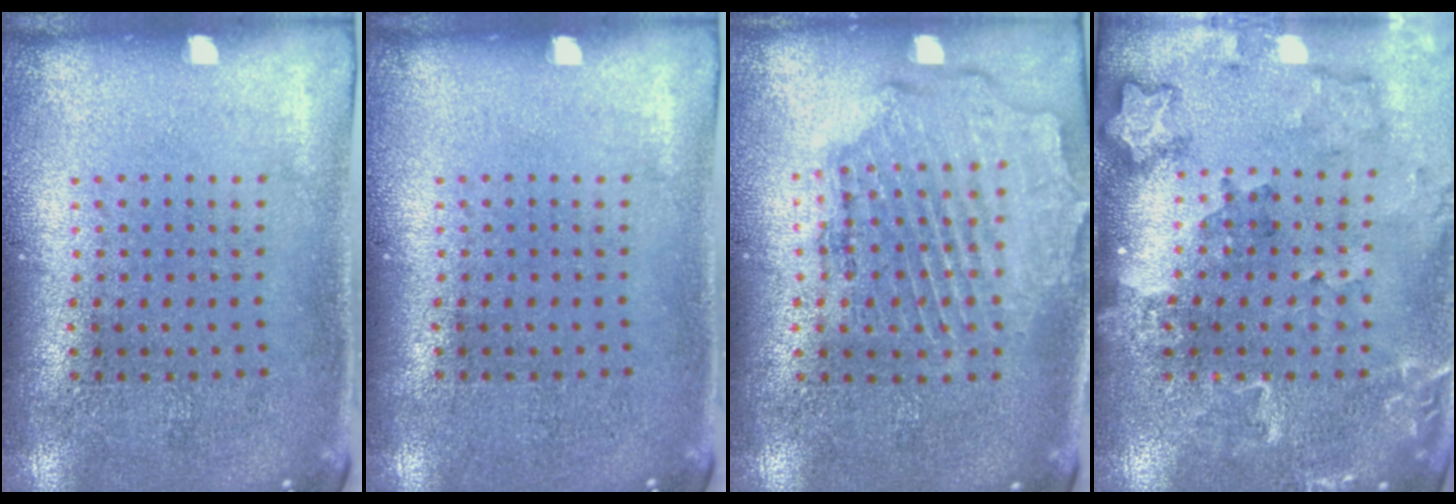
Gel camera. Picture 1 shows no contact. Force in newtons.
{"total": 0.0}
{"total": 1.9, "press": 1.7, "slide": 0.7}
{"total": 1.8, "press": 1.8, "slide": 0.2}